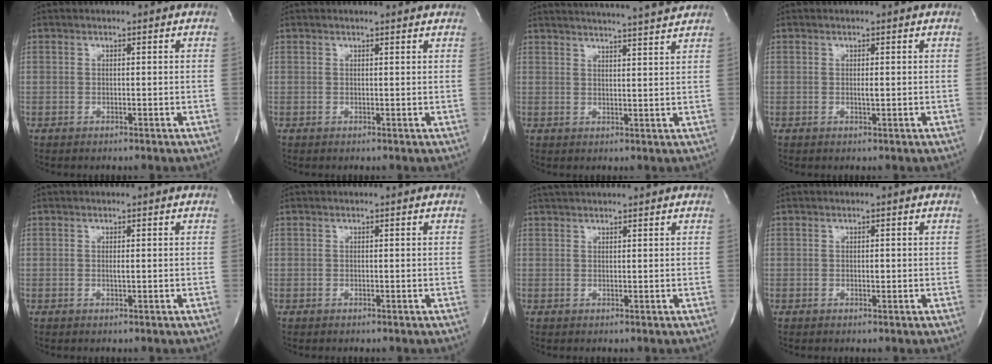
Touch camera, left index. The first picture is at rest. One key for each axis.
{"total": 2.3, "fx": 2.2, "fy": 0.1, "fz": 0.5, "tx": -0.013, "ty": 0.005, "tz": 0.020}
{"total": 14.0, "fx": 13.2, "fy": -1.1, "fz": 4.7, "tx": -0.082, "ty": -0.019, "tz": 0.170}
{"total": 0.8, "fx": 0.1, "fy": 0.1, "fz": 0.7, "tx": -0.018, "ty": -0.003, "tz": 0.001}
{"total": 0.5, "fx": 0.1, "fy": 0.0, "fz": 0.5, "tx": -0.014, "ty": -0.002, "tz": 0.002}
{"total": 0.0}
{"total": 5.3, "fx": 4.9, "fy": 0.3, "fz": 2.0, "tx": -0.030, "ty": 0.034, "tz": 0.075}
{"total": 0.5, "fx": 0.0, "fy": 0.2, "fz": 0.5, "tx": -0.007, "ty": 0.000, "tz": 0.000}